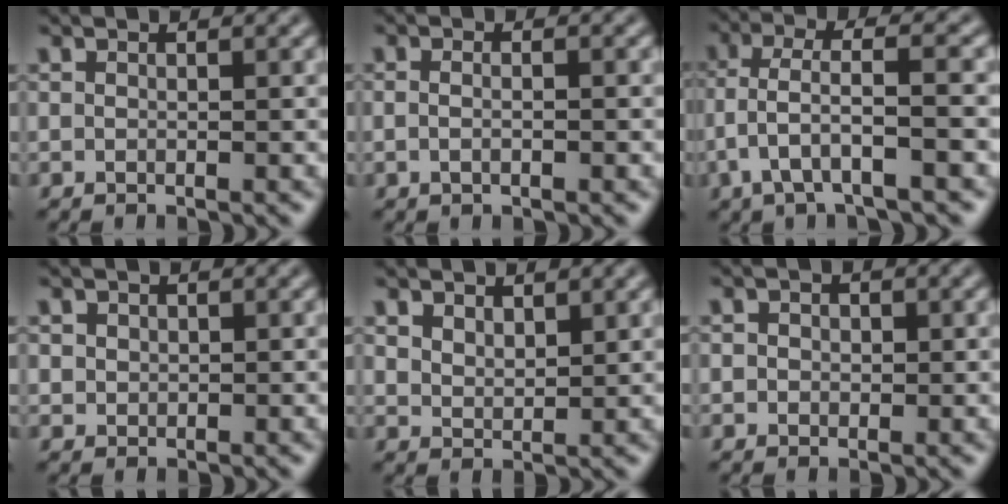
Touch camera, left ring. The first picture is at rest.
{"total": 3.2, "force": [0.6, 1.9, 2.5], "torque": [-0.014, 0.024, -0.024]}
{"total": 4.4, "force": [-1.3, 1.0, 4.1], "torque": [-0.089, 0.012, -0.023]}
{"total": 0.9, "force": [0.3, 0.8, 0.2], "torque": [-0.001, -0.005, 0.010]}
{"total": 2.0, "force": [1.4, 1.1, 0.9], "torque": [-0.023, -0.005, 0.032]}
{"total": 1.7, "force": [0.5, 1.4, 0.8], "torque": [-0.011, 0.008, -0.007]}